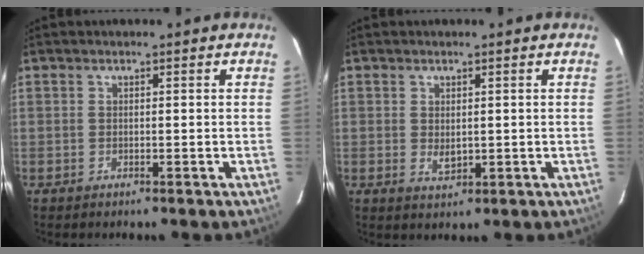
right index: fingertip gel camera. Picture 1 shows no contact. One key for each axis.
{"total": 2.4, "fx": 0.0, "fy": 1.6, "fz": 1.7, "tx": -0.030, "ty": -0.003, "tz": 0.003}